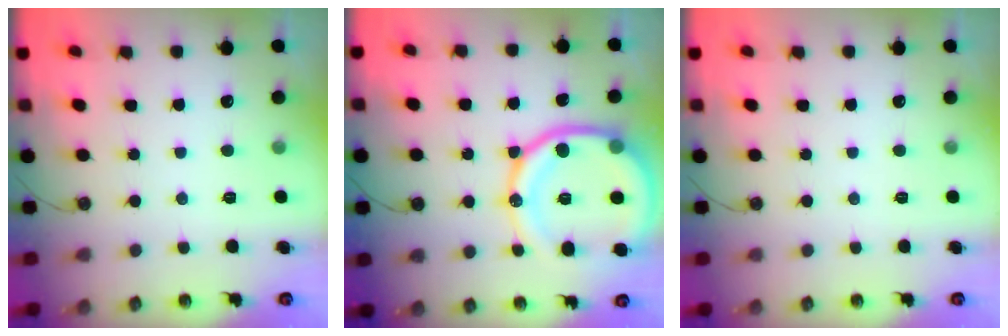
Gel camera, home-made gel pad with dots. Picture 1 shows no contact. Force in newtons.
{"total": 19.9, "press": 19.7, "slide": 2.4}
{"total": 0.0}